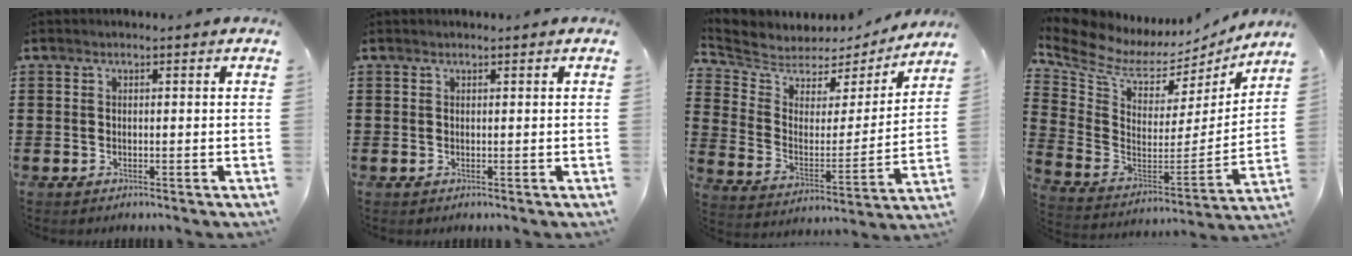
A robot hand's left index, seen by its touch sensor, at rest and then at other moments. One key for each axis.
{"total": 0.0}
{"total": 4.6, "fx": 4.1, "fy": 2.1, "fz": -0.3, "tx": -0.034, "ty": -0.039, "tz": 0.064}
{"total": 6.4, "fx": 5.1, "fy": 3.0, "fz": 2.3, "tx": -0.083, "ty": -0.049, "tz": 0.084}